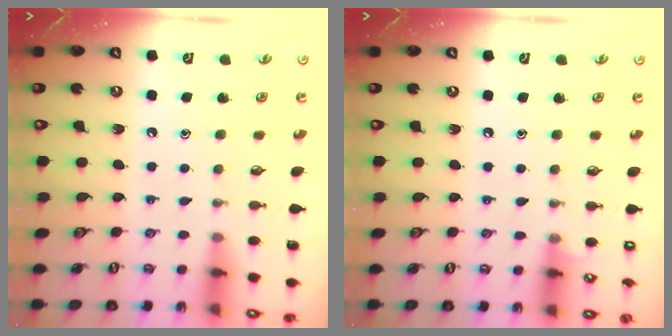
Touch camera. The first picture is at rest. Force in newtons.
{"total": 3.1, "press": 3.0, "slide": 0.5}